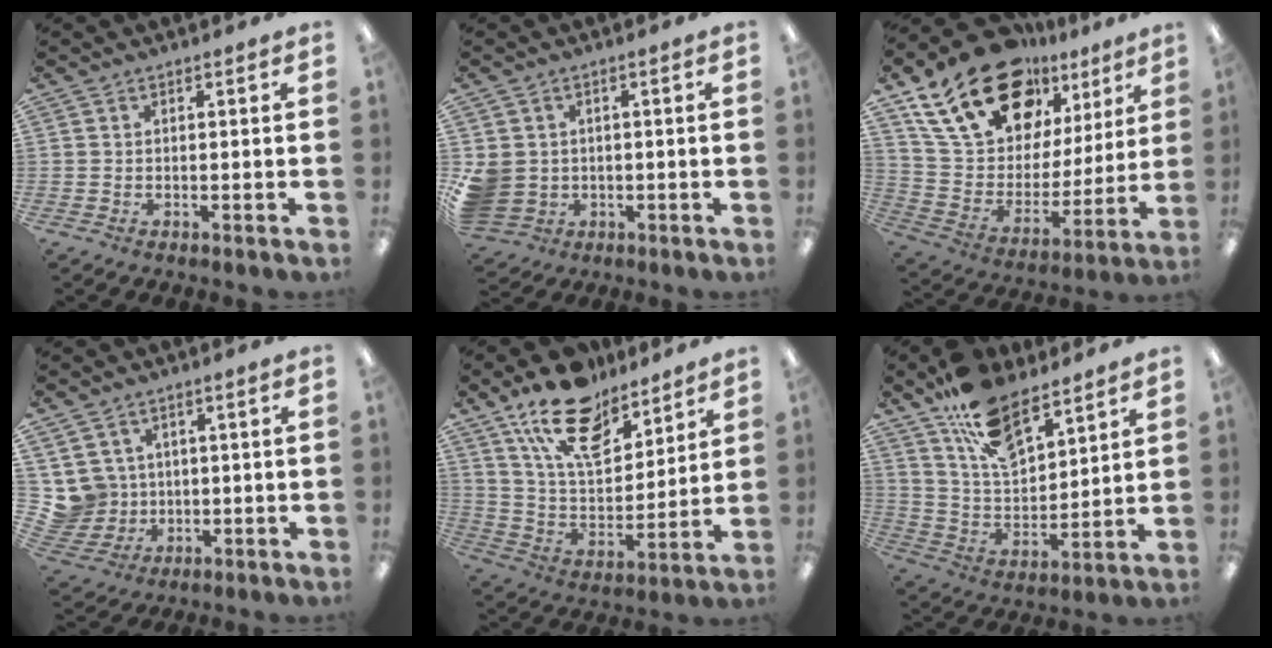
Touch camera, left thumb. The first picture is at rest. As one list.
[{"total": 6.0, "force": [-0.1, 5.6, 2.1], "torque": [-0.059, 0.009, 0.002]}, {"total": 24.1, "force": [16.8, 12.7, 11.6], "torque": [-0.208, -0.099, 0.309]}, {"total": 7.4, "force": [2.0, 7.1, 0.9], "torque": [-0.051, -0.011, 0.044]}, {"total": 18.7, "force": [13.3, 9.0, 9.5], "torque": [-0.172, -0.068, 0.238]}, {"total": 15.4, "force": [10.8, 7.2, 8.3], "torque": [-0.156, -0.052, 0.199]}]